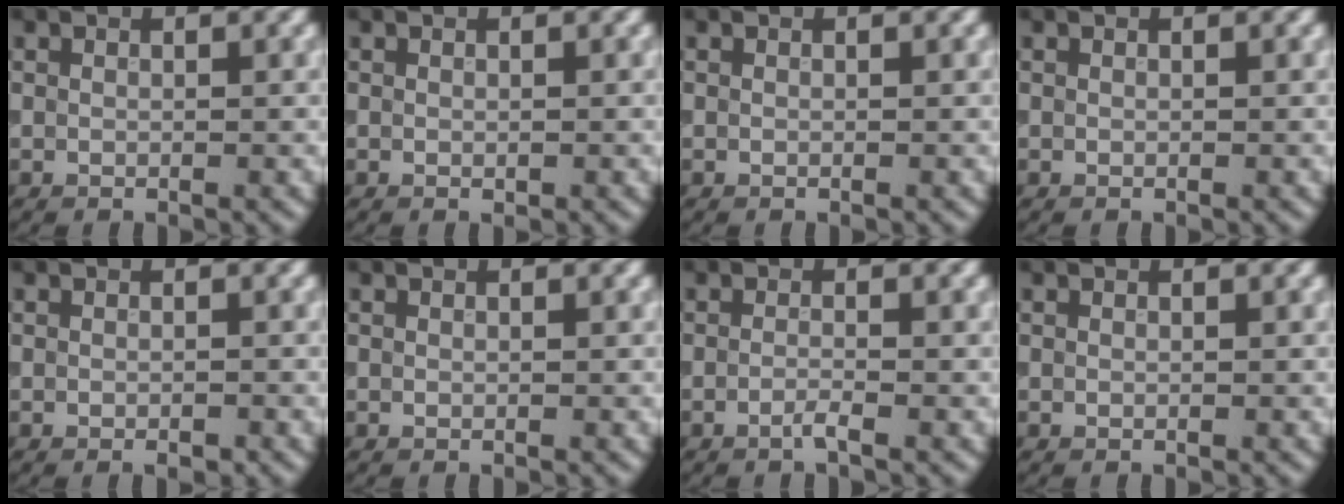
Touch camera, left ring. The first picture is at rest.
{"total": 0.0}
{"total": 0.0}
{"total": 0.0}
{"total": 0.7, "force": [-0.4, 0.2, 0.5], "torque": [-0.007, -0.002, -0.005]}
{"total": 0.0}
{"total": 1.0, "force": [-0.5, 0.1, 0.8], "torque": [-0.016, -0.001, -0.014]}
{"total": 0.0}